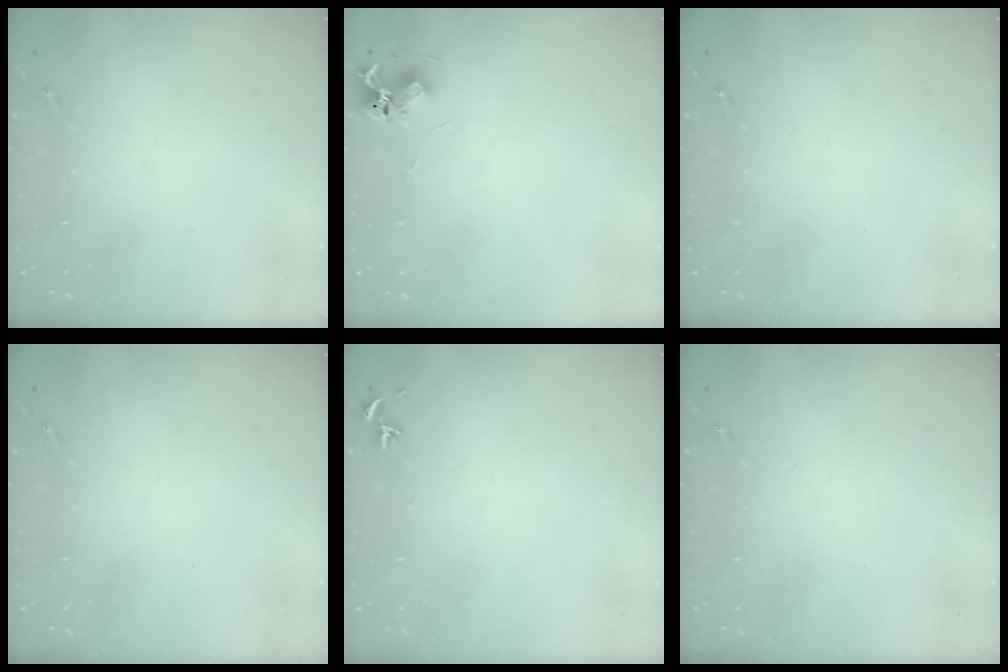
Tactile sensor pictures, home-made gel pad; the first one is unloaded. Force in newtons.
{"total": 6.5, "press": 6.5, "slide": 0.8}
{"total": 0.0}
{"total": 0.0}
{"total": 0.7, "press": 0.5, "slide": 0.4}
{"total": 0.0}